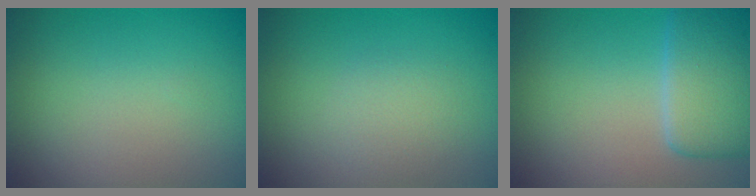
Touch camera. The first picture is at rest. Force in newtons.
{"total": 1.6, "press": 1.6, "slide": 0.1}
{"total": 5.2, "press": 5.2, "slide": 0.4}